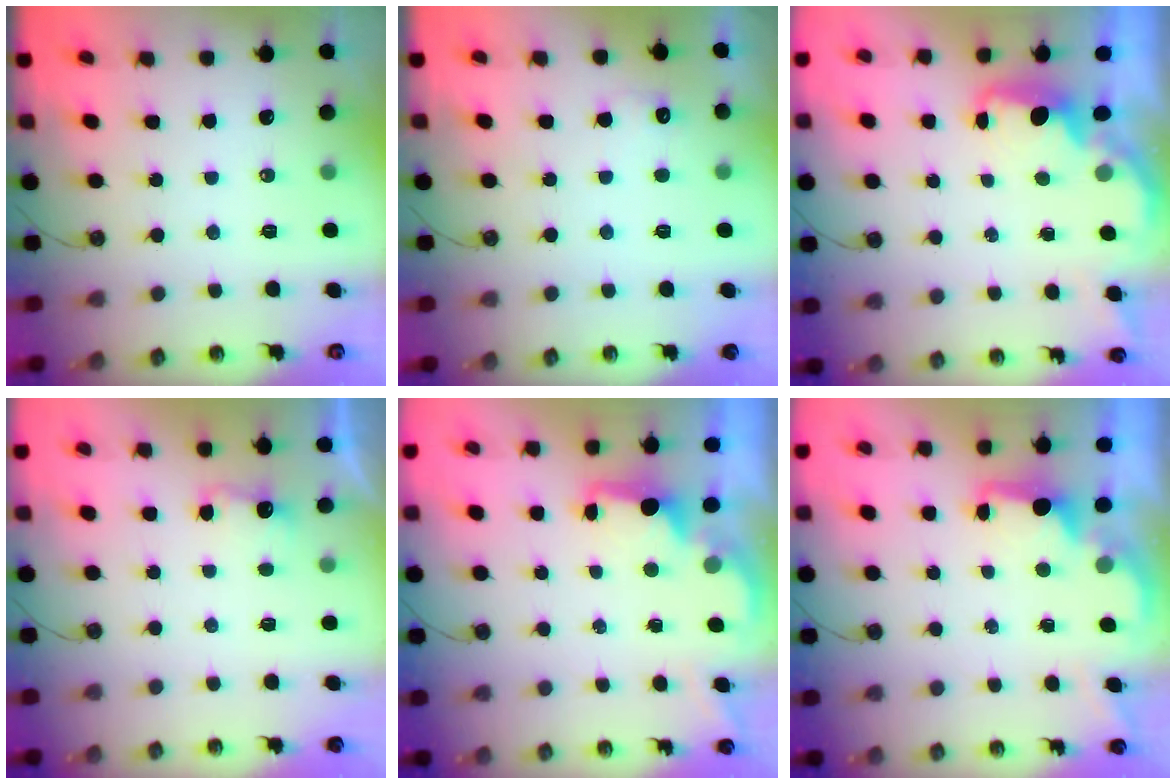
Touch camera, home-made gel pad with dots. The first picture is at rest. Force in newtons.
{"total": 3.9, "press": 3.8, "slide": 1.1}
{"total": 1.5, "press": 1.3, "slide": 0.7}
{"total": 2.7, "press": 2.5, "slide": 0.9}
{"total": 1.8, "press": 1.7, "slide": 0.6}
{"total": 1.8, "press": 1.7, "slide": 0.6}